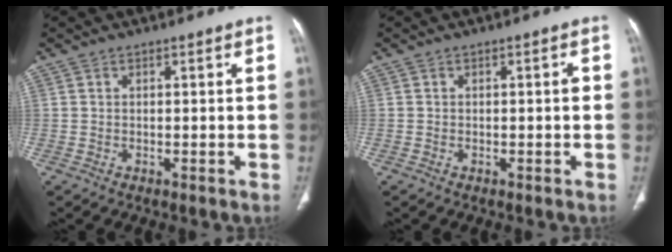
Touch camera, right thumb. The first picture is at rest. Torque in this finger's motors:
{"motor_torque": [0.40, 0.14, 0.40, -0.08, 0.05]}